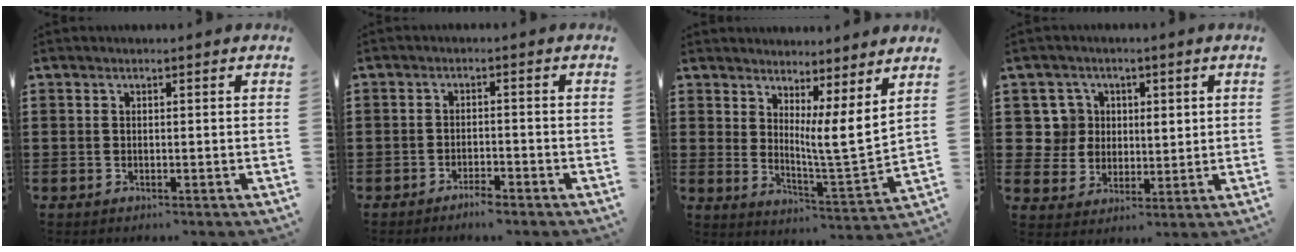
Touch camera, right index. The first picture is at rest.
{"total": 2.0, "force": [-1.9, 0.2, 0.8], "torque": [-0.017, 0.001, -0.036]}
{"total": 6.4, "force": [4.7, 0.1, 4.4], "torque": [-0.083, -0.043, 0.080]}
{"total": 6.1, "force": [1.8, 5.6, 1.4], "torque": [-0.057, 0.019, 0.035]}